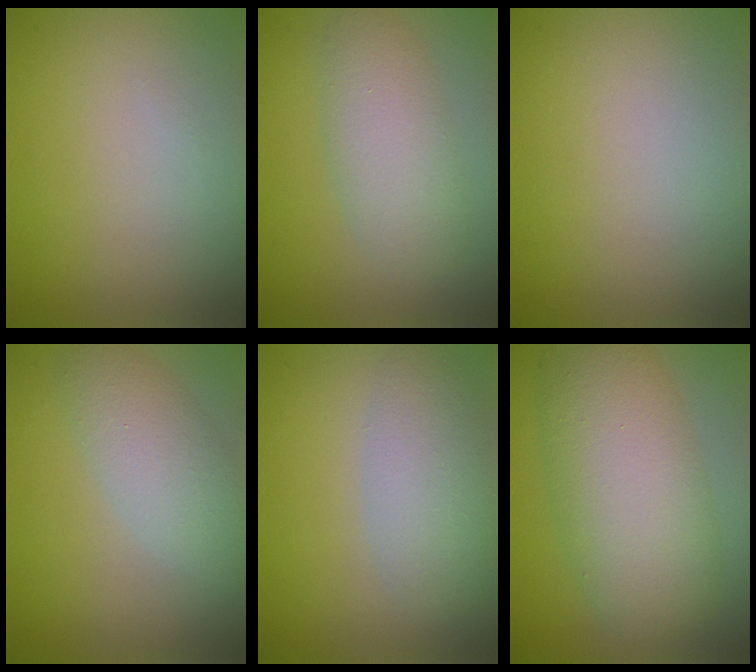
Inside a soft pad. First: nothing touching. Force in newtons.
{"total": 4.0, "press": 4.0, "slide": 0.3}
{"total": 0.0}
{"total": 3.4, "press": 3.4, "slide": 0.0}
{"total": 3.9, "press": 3.9, "slide": 0.1}
{"total": 8.2, "press": 8.2, "slide": 0.2}